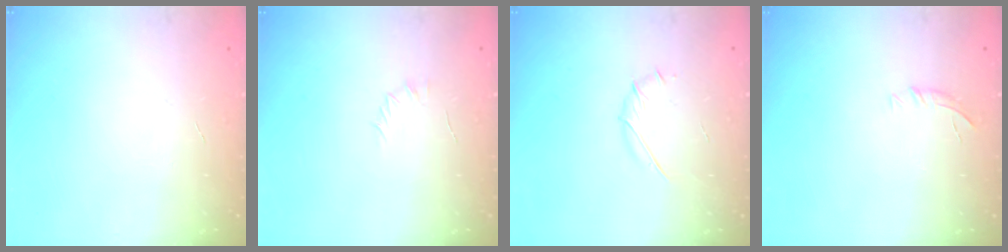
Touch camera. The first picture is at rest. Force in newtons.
{"total": 3.8, "press": 3.6, "slide": 1.1}
{"total": 2.7, "press": 2.6, "slide": 0.8}
{"total": 5.5, "press": 5.1, "slide": 2.0}